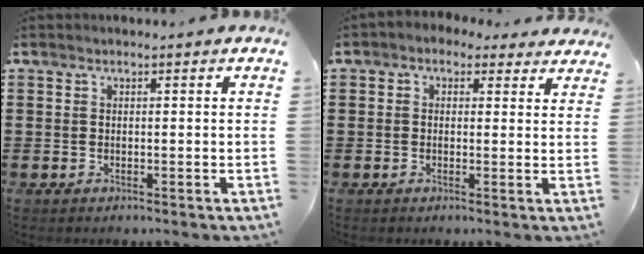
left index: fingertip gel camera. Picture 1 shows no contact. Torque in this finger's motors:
{"motor_torque": [2.14, 0.00, 0.87, 0.09]}